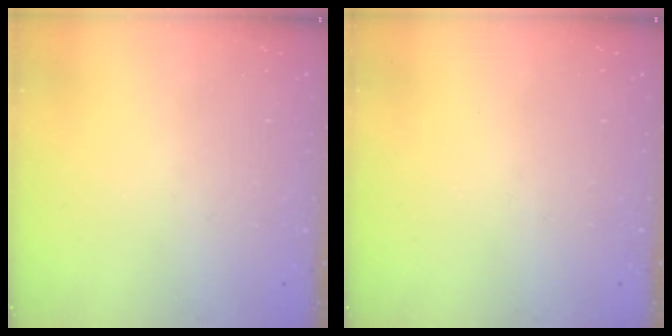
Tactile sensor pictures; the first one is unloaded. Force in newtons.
{"total": 0.0}